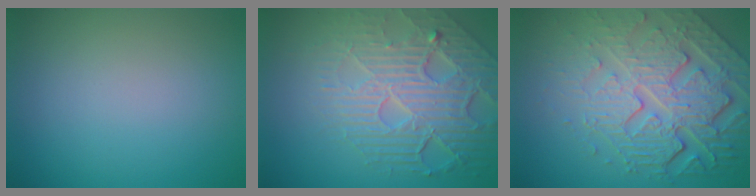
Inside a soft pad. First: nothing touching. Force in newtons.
{"total": 8.2, "press": 5.7, "slide": 5.9}
{"total": 8.5, "press": 5.9, "slide": 6.2}